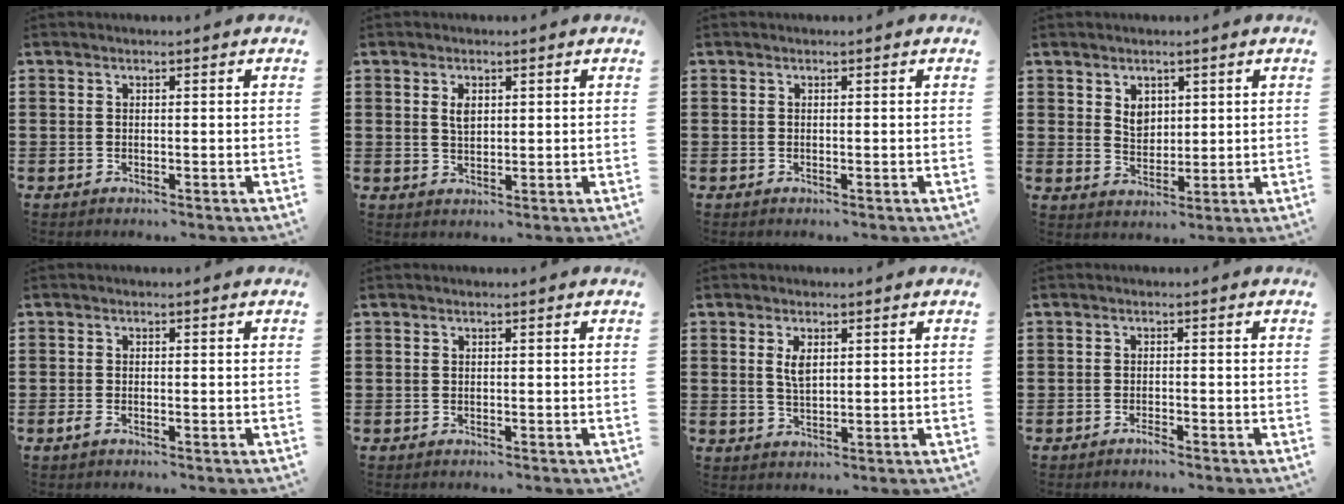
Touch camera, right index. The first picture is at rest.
{"total": 2.3, "force": [0.7, 1.2, 1.8], "torque": [-0.031, 0.002, 0.011]}
{"total": 0.0}
{"total": 3.3, "force": [1.6, 2.4, 1.6], "torque": [-0.031, 0.006, 0.028]}
{"total": 0.9, "force": [-0.4, 0.2, 0.8], "torque": [-0.031, -0.010, -0.012]}
{"total": 0.0}
{"total": 3.1, "force": [1.0, 1.3, 2.6], "torque": [-0.057, 0.006, 0.017]}
{"total": 1.1, "force": [-1.0, 0.1, 0.4], "torque": [-0.011, -0.005, -0.017]}